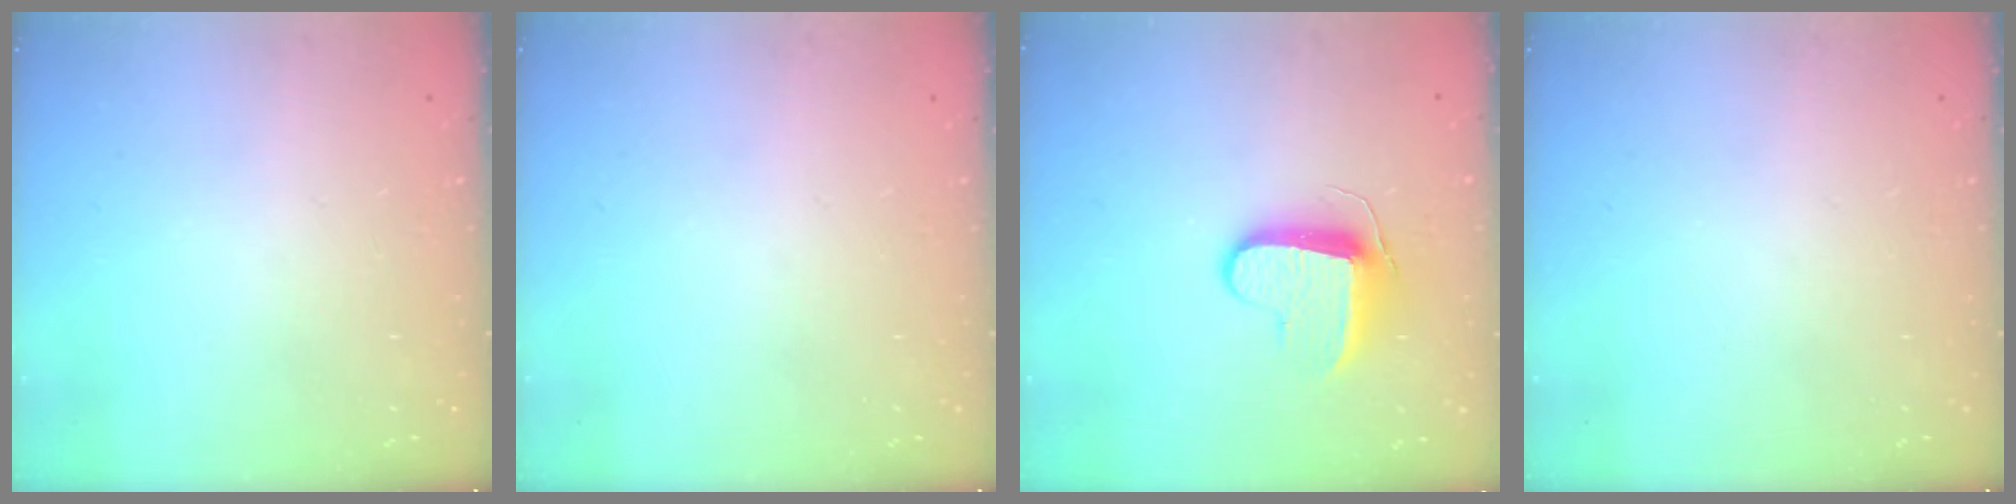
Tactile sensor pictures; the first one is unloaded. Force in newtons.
{"total": 0.0}
{"total": 9.4, "press": 9.4, "slide": 0.5}
{"total": 0.0}